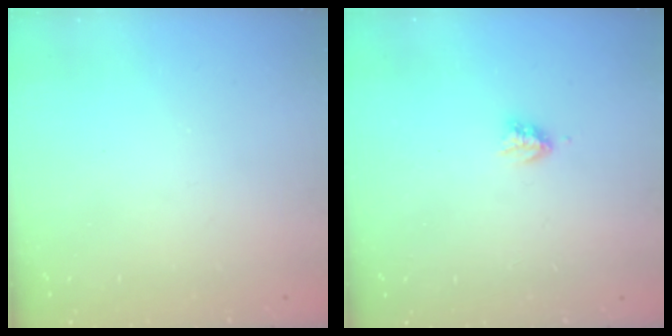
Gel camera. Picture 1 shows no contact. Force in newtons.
{"total": 2.9, "press": 2.9, "slide": 0.5}